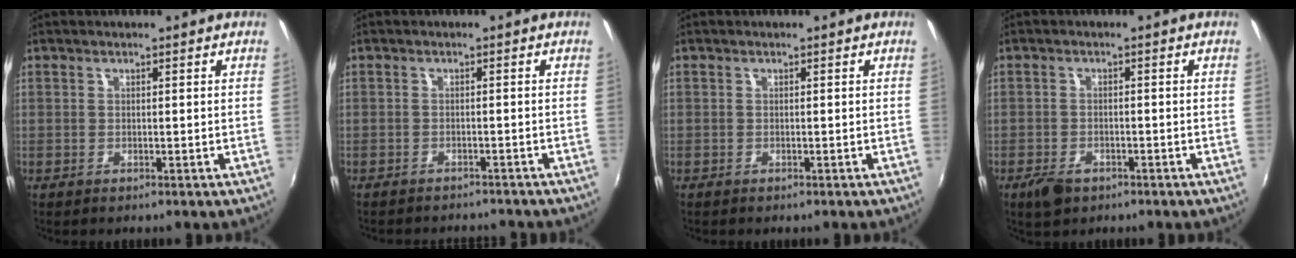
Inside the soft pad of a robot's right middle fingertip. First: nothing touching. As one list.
[{"total": 5.4, "force": [-4.9, 1.7, 1.4], "torque": [-0.039, -0.006, -0.068]}, {"total": 0.6, "force": [-0.4, 0.4, -0.1], "torque": [0.000, -0.002, -0.008]}, {"total": 4.2, "force": [-2.7, 2.4, 2.2], "torque": [-0.055, -0.008, -0.046]}]